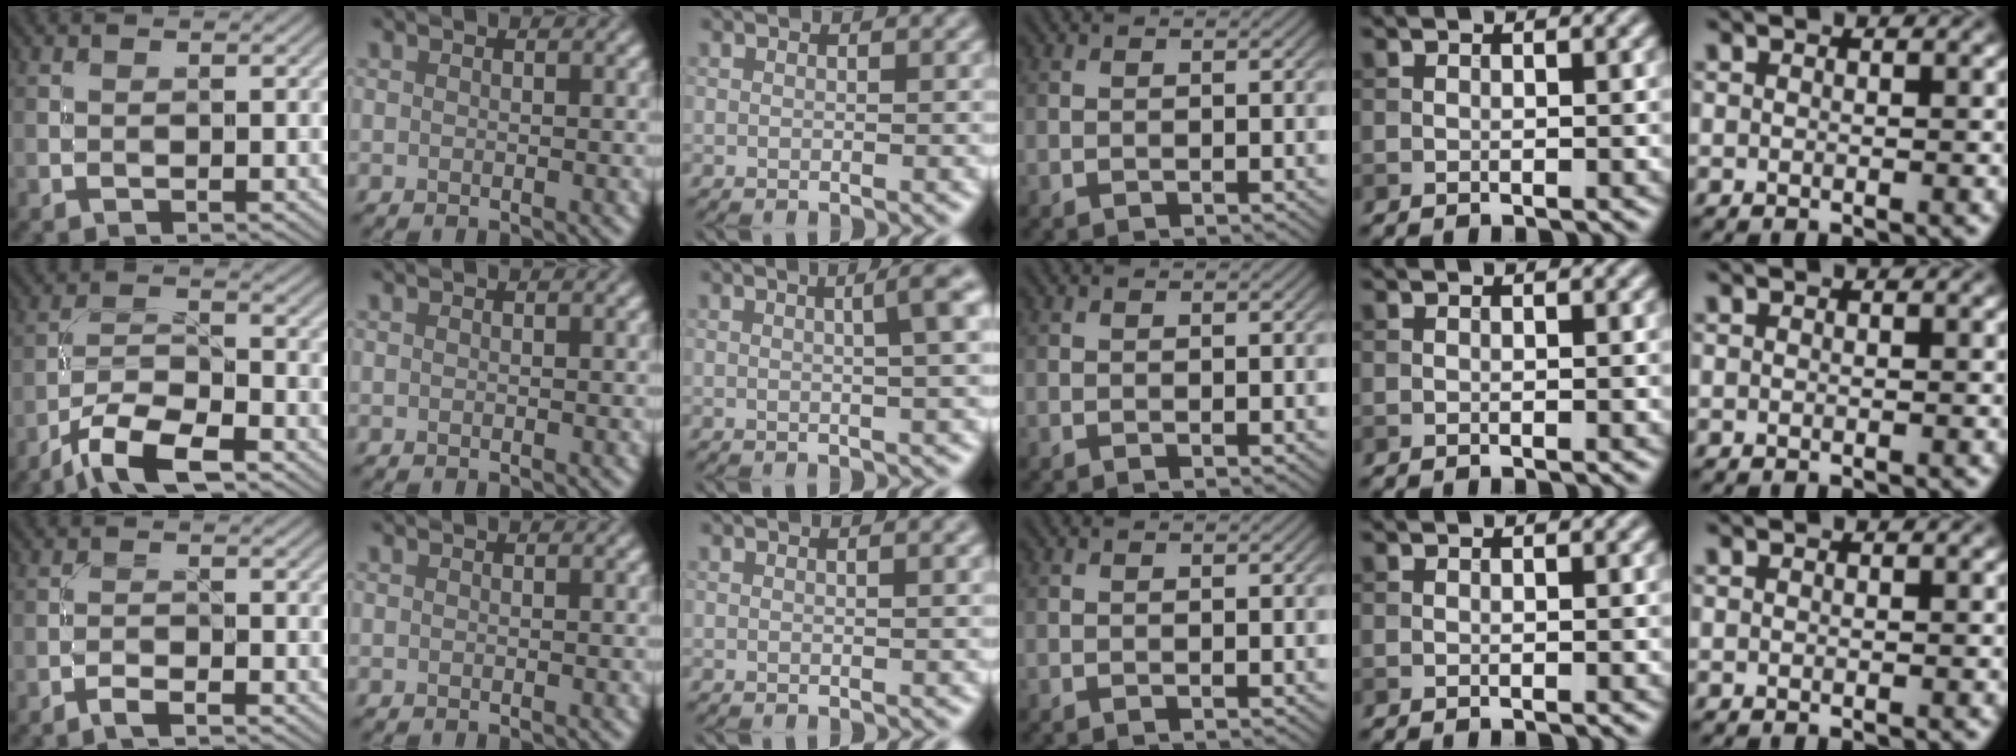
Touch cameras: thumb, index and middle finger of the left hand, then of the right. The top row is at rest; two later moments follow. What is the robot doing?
{"motion": "screw", "object": "medicine bottle"}